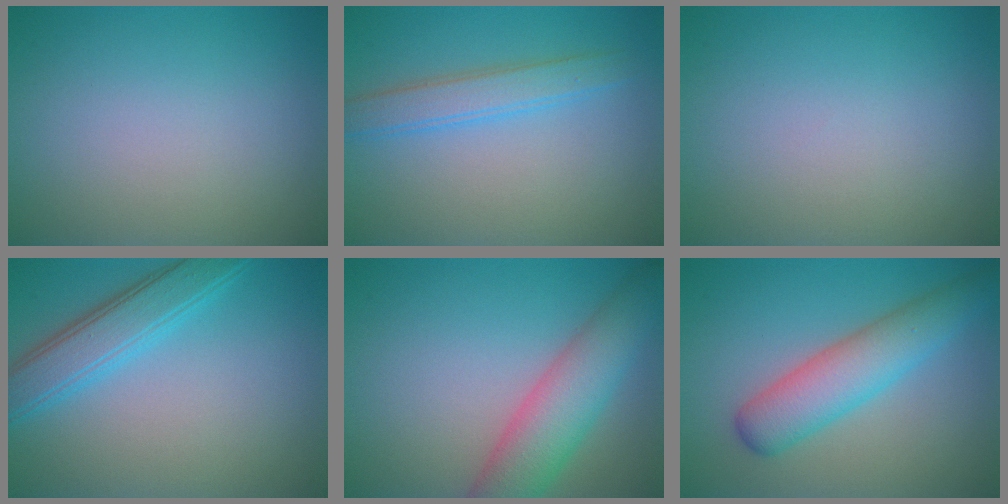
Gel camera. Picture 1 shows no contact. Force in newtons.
{"total": 3.0, "press": 2.9, "slide": 0.2}
{"total": 0.0}
{"total": 4.4, "press": 4.4, "slide": 0.2}
{"total": 6.1, "press": 6.1, "slide": 0.3}
{"total": 5.2, "press": 5.2, "slide": 0.3}